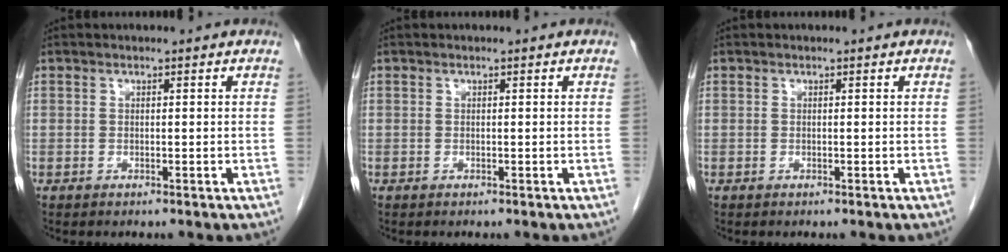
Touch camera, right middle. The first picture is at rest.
{"total": 0.0}
{"total": 0.0}